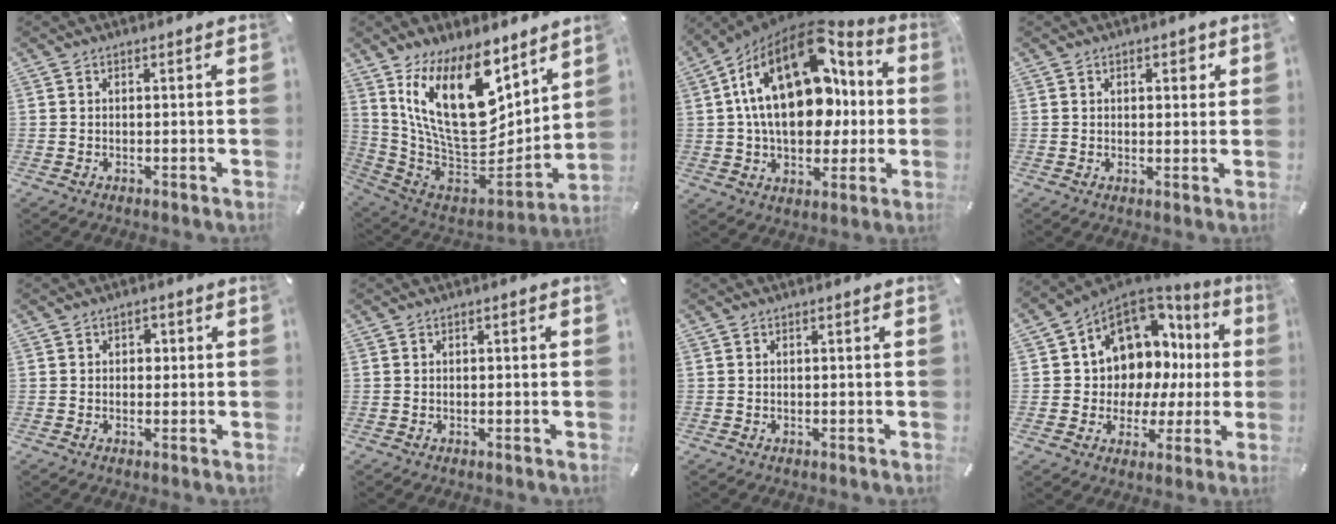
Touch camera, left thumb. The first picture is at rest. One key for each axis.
{"total": 22.1, "fx": 9.8, "fy": 11.4, "fz": 16.3, "tx": -0.322, "ty": -0.078, "tz": 0.173}
{"total": 25.6, "fx": 6.0, "fy": 16.2, "fz": 18.9, "tx": -0.330, "ty": -0.028, "tz": 0.103}
{"total": 3.0, "fx": 1.1, "fy": 1.9, "fz": 2.0, "tx": -0.020, "ty": -0.002, "tz": 0.010}
{"total": 1.9, "fx": 0.1, "fy": 1.6, "fz": 1.1, "tx": -0.007, "ty": 0.002, "tz": -0.004}
{"total": 0.5, "fx": -0.1, "fy": 0.3, "fz": 0.4, "tx": -0.007, "ty": 0.000, "tz": -0.001}
{"total": 0.0}
{"total": 11.3, "fx": 4.8, "fy": 9.4, "fz": 4.2, "tx": -0.073, "ty": -0.059, "tz": 0.094}